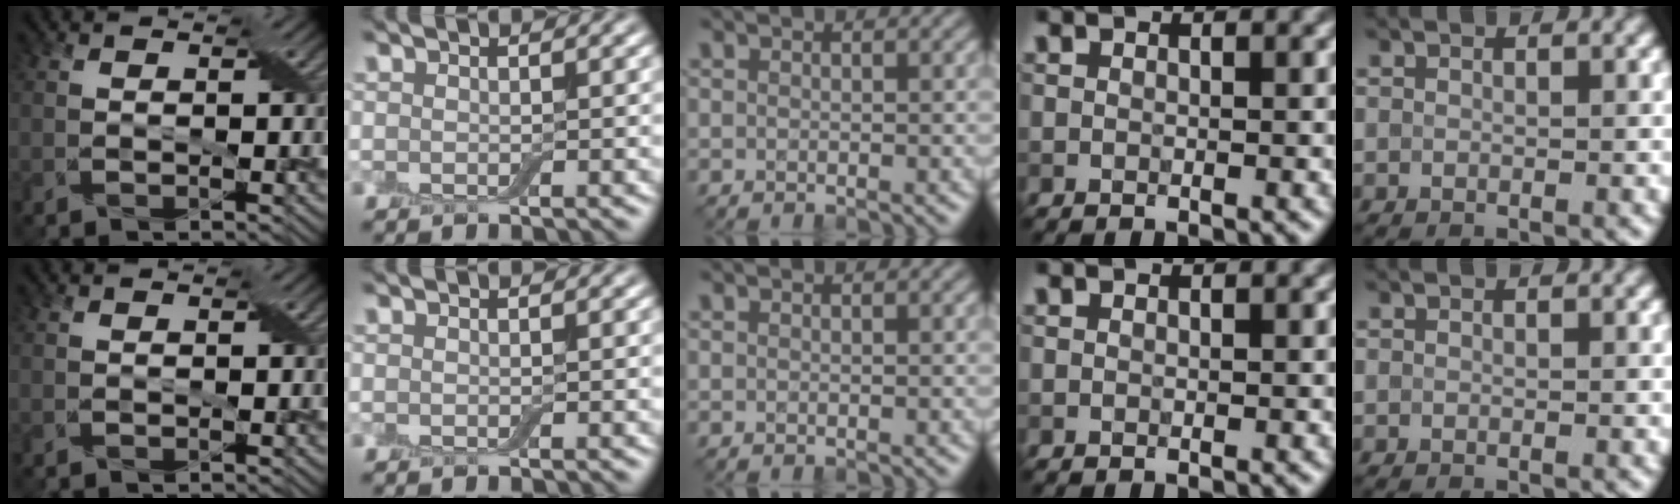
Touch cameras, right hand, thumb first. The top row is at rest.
{}